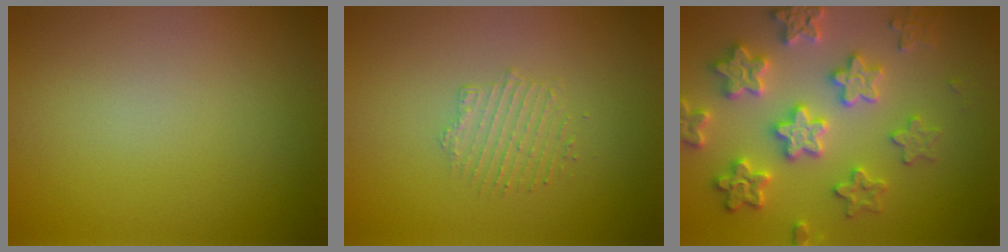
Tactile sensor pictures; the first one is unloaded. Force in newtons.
{"total": 1.6, "press": 0.9, "slide": 1.3}
{"total": 6.1, "press": 6.0, "slide": 1.3}